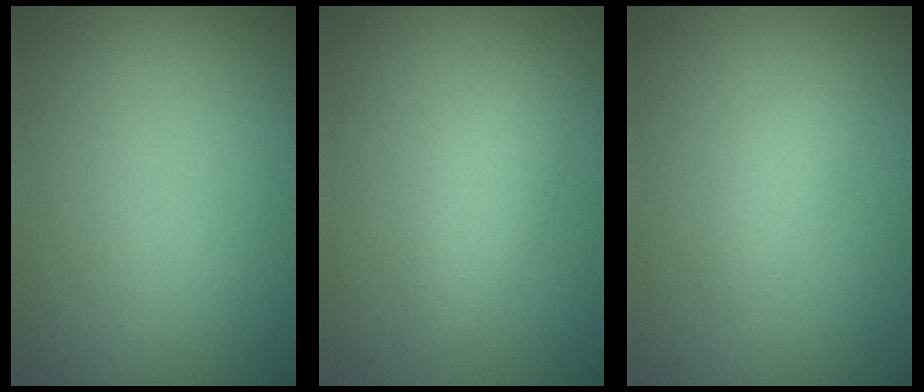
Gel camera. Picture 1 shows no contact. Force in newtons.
{"total": 2.3, "press": 2.3, "slide": 0.1}
{"total": 1.3, "press": 1.3, "slide": 0.1}